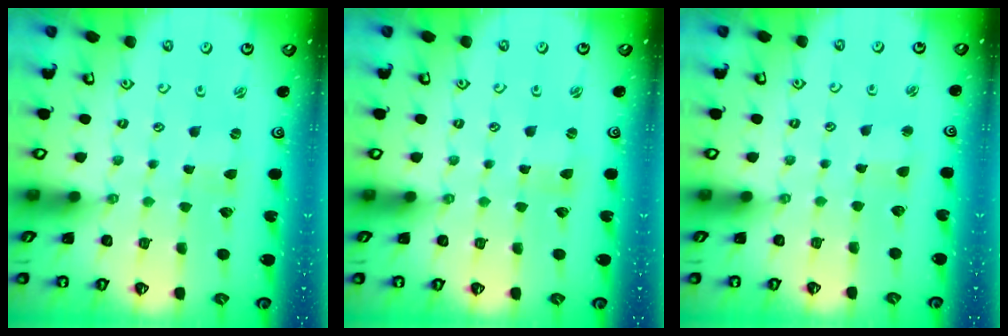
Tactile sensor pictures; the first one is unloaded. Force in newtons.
{"total": 0.0}
{"total": 1.9, "press": 1.9, "slide": 0.3}